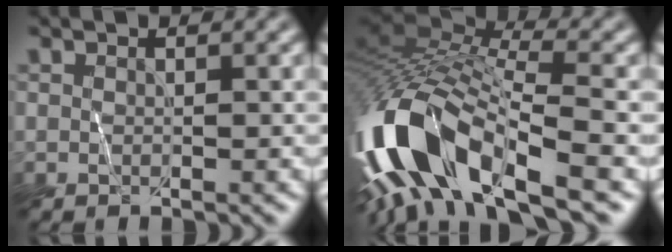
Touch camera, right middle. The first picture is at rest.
{"total": 14.0, "force": [-6.4, 5.4, 11.3], "torque": [-0.240, 0.016, -0.114]}